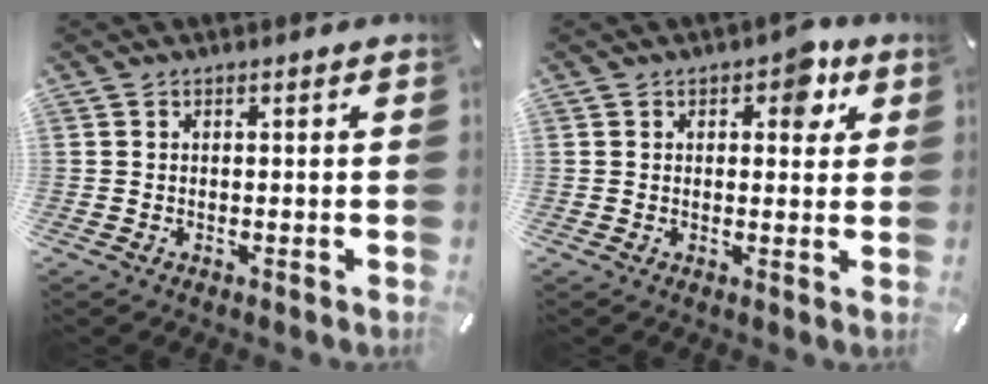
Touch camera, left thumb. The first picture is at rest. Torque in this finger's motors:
{"motor_torque": [0.83, 0.75, 0.29, -0.48, 0.12]}